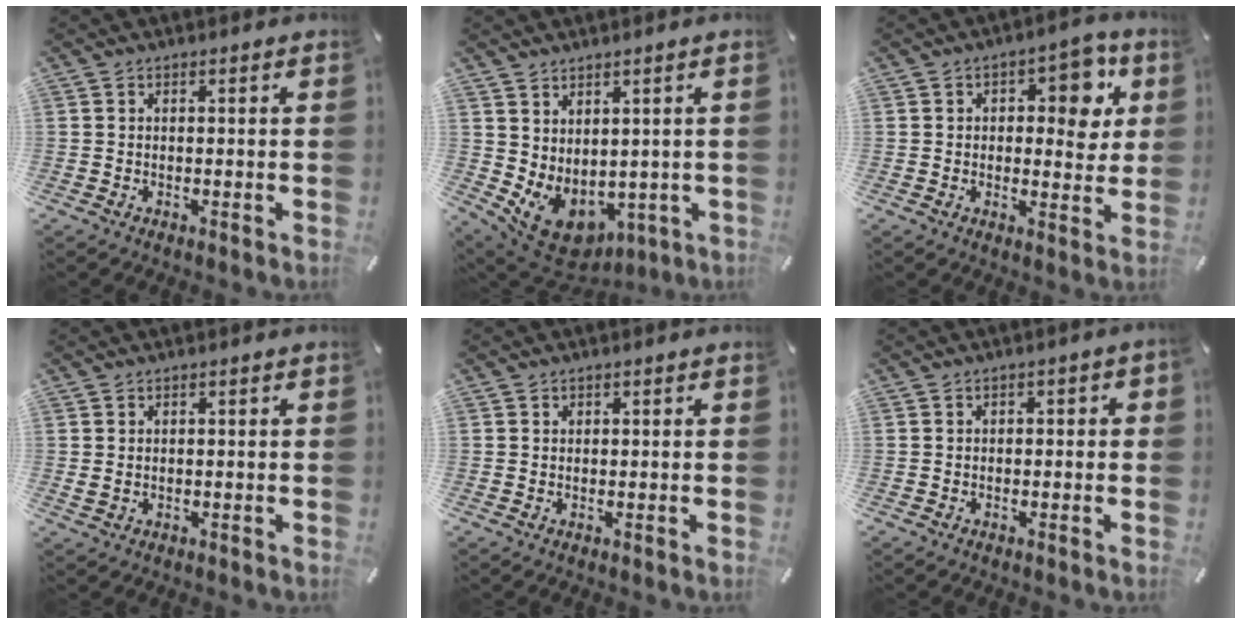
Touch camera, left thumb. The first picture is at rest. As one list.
[{"total": 6.4, "force": [0.3, 5.7, 3.0], "torque": [-0.065, -0.029, 0.015]}, {"total": 9.6, "force": [2.8, 5.8, 7.1], "torque": [-0.070, -0.013, 0.036]}, {"total": 1.3, "force": [0.1, 1.1, 0.7], "torque": [-0.014, 0.003, 0.002]}, {"total": 0.6, "force": [0.2, 0.6, 0.0], "torque": [0.001, 0.005, 0.002]}, {"total": 1.5, "force": [-0.9, 0.9, 0.6], "torque": [-0.011, 0.007, -0.021]}]